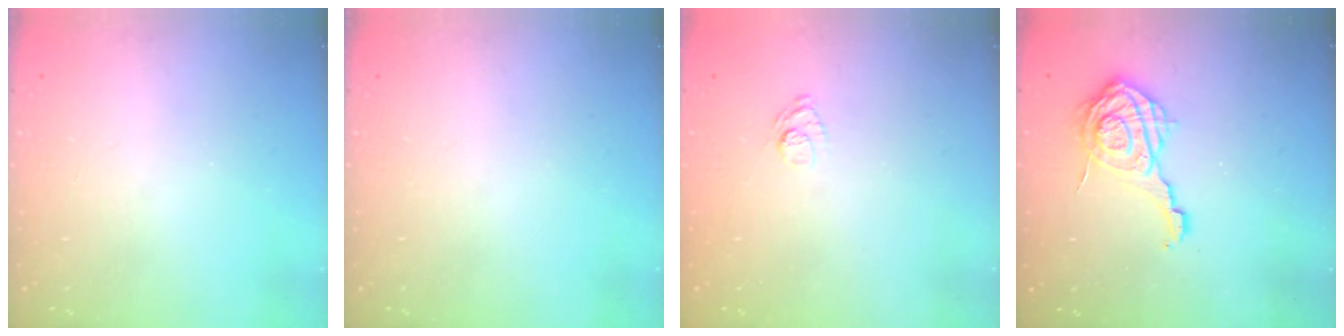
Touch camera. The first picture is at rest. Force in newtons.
{"total": 0.0}
{"total": 6.6, "press": 6.5, "slide": 1.4}
{"total": 12.2, "press": 12.2, "slide": 0.6}